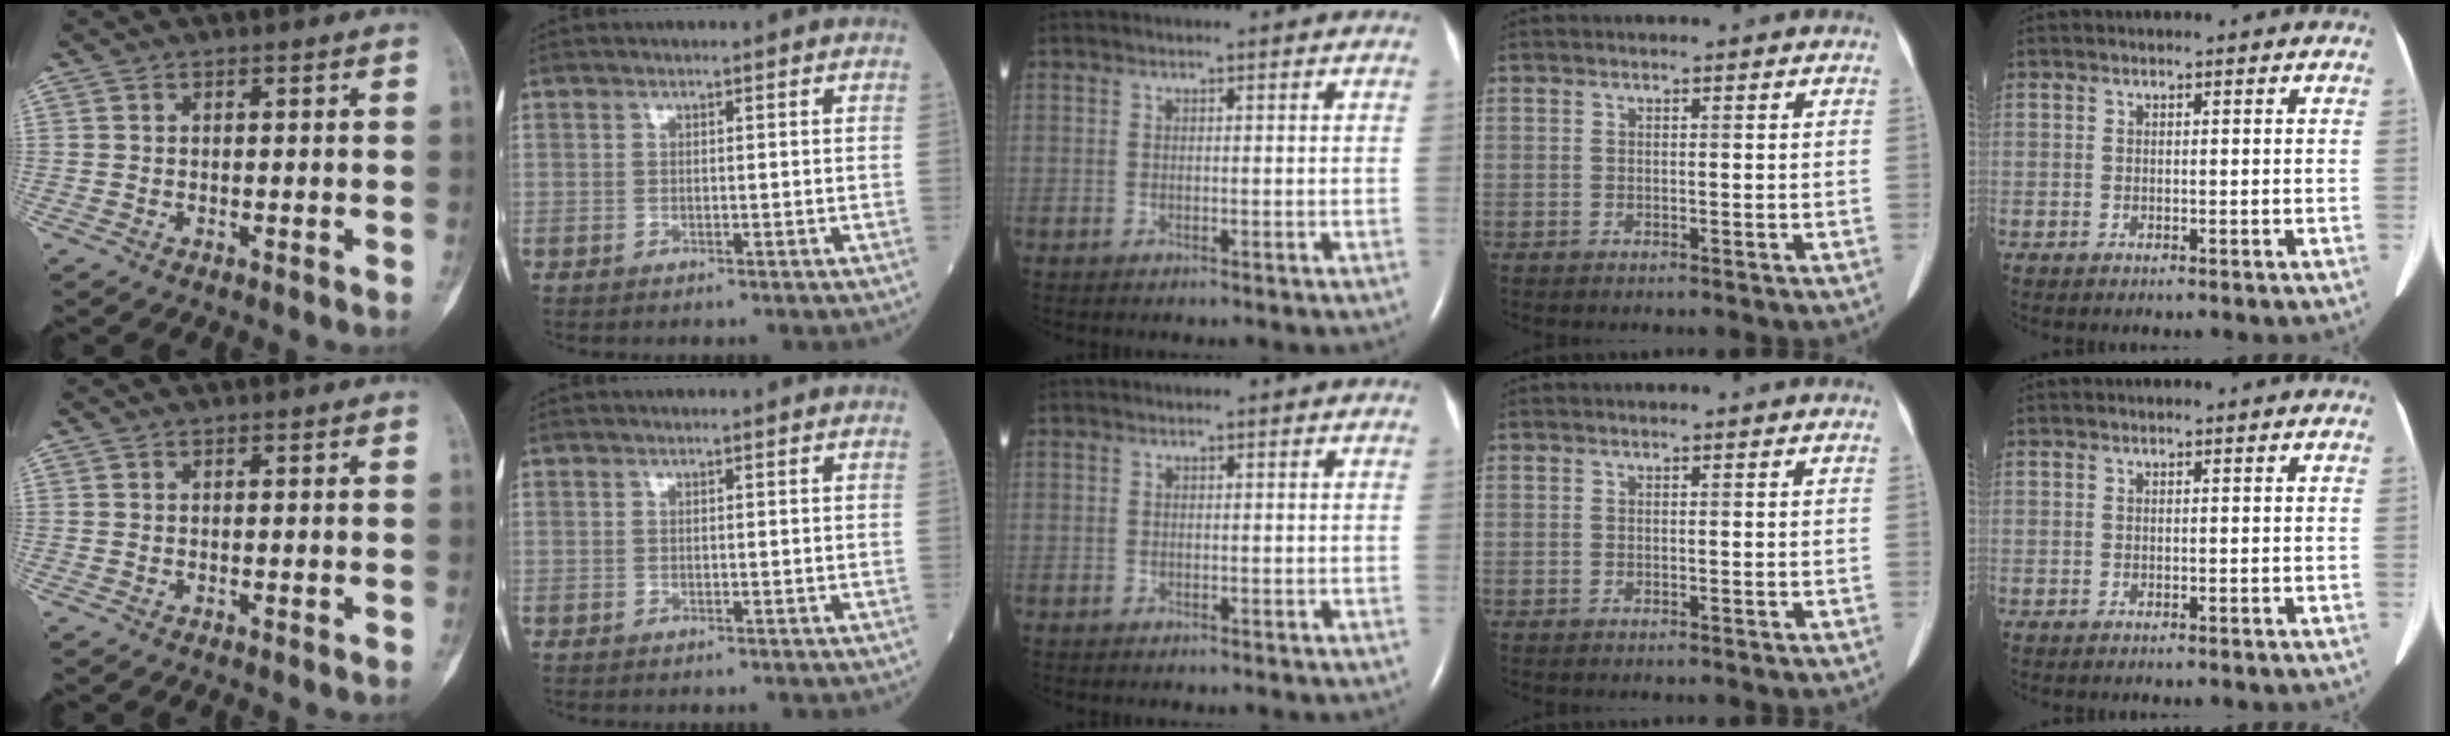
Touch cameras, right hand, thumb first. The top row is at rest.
{}